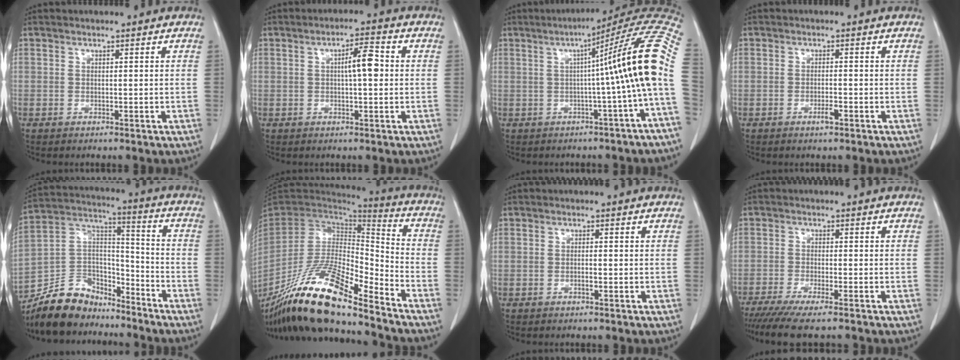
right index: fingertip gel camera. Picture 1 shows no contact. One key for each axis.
{"total": 4.8, "fx": 0.5, "fy": 0.9, "fz": 4.7, "tx": -0.076, "ty": 0.011, "tz": 0.005}
{"total": 14.7, "fx": 0.0, "fy": -2.2, "fz": 14.5, "tx": -0.171, "ty": 0.032, "tz": -0.010}
{"total": 1.6, "fx": -0.9, "fy": 0.3, "fz": 1.4, "tx": -0.025, "ty": -0.001, "tz": -0.014}
{"total": 13.3, "fx": -11.5, "fy": 5.9, "fz": 3.1, "tx": -0.058, "ty": 0.047, "tz": -0.212}
{"total": 21.4, "fx": -16.5, "fy": 2.8, "fz": 13.4, "tx": -0.262, "ty": -0.022, "tz": -0.311}
{"total": 0.8, "fx": -0.3, "fy": 0.0, "fz": 0.8, "tx": -0.015, "ty": 0.001, "tz": -0.004}
{"total": 8.4, "fx": -6.8, "fy": 0.4, "fz": 4.9, "tx": -0.070, "ty": -0.019, "tz": -0.109}